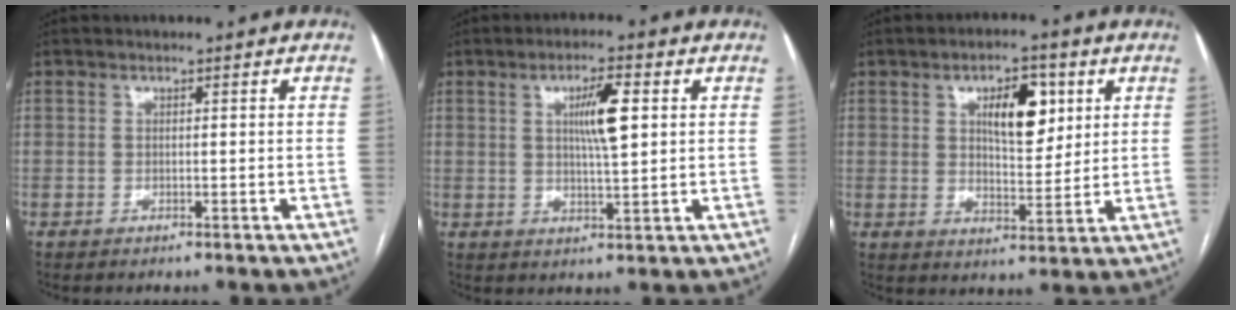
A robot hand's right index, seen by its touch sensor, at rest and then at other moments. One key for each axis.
{"total": 6.4, "fx": 1.7, "fy": 0.8, "fz": 6.1, "tx": -0.108, "ty": 0.004, "tz": 0.031}
{"total": 8.8, "fx": 3.3, "fy": 3.6, "fz": 7.3, "tx": -0.113, "ty": 0.008, "tz": 0.056}